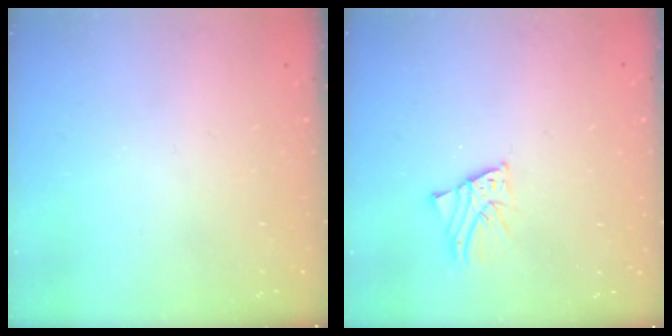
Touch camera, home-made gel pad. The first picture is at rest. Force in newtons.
{"total": 2.3, "press": 2.3, "slide": 0.2}